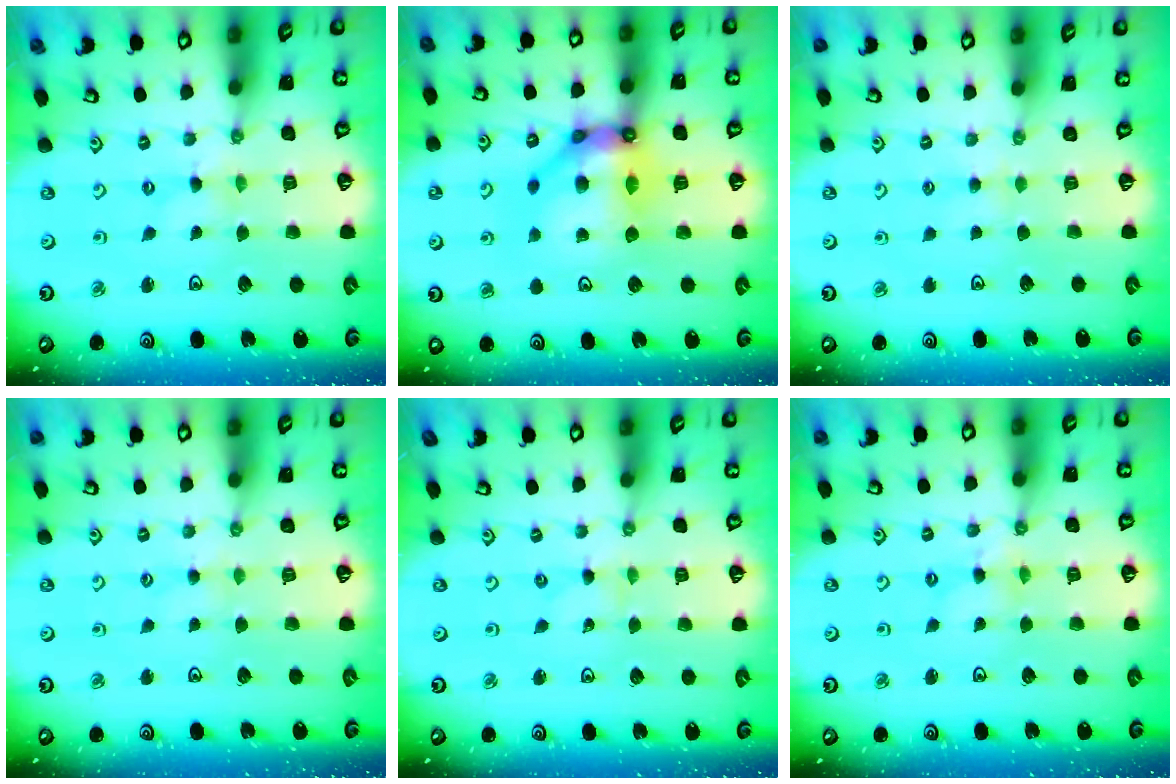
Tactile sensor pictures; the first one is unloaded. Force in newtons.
{"total": 13.5, "press": 13.4, "slide": 1.8}
{"total": 2.3, "press": 2.3, "slide": 0.4}
{"total": 1.7, "press": 1.6, "slide": 0.3}
{"total": 0.0}
{"total": 2.5, "press": 2.5, "slide": 0.2}